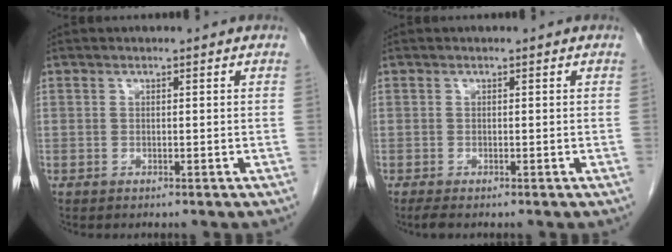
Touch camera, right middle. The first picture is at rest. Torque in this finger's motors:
{"motor_torque": [0.42, 0.03, 0.10, 0.02]}